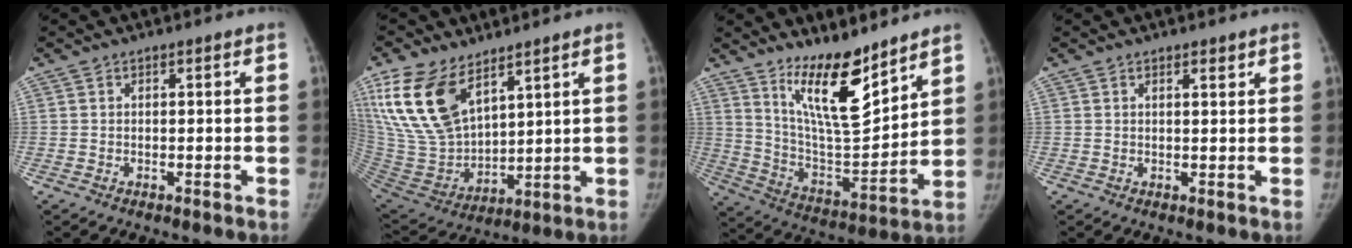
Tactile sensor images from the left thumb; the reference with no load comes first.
{"total": 19.4, "force": [10.9, 10.3, 12.3], "torque": [-0.242, -0.049, 0.226]}
{"total": 15.3, "force": [10.8, 4.4, 9.9], "torque": [-0.130, -0.090, 0.202]}
{"total": 1.0, "force": [0.7, 0.5, 0.6], "torque": [0.002, -0.004, 0.010]}